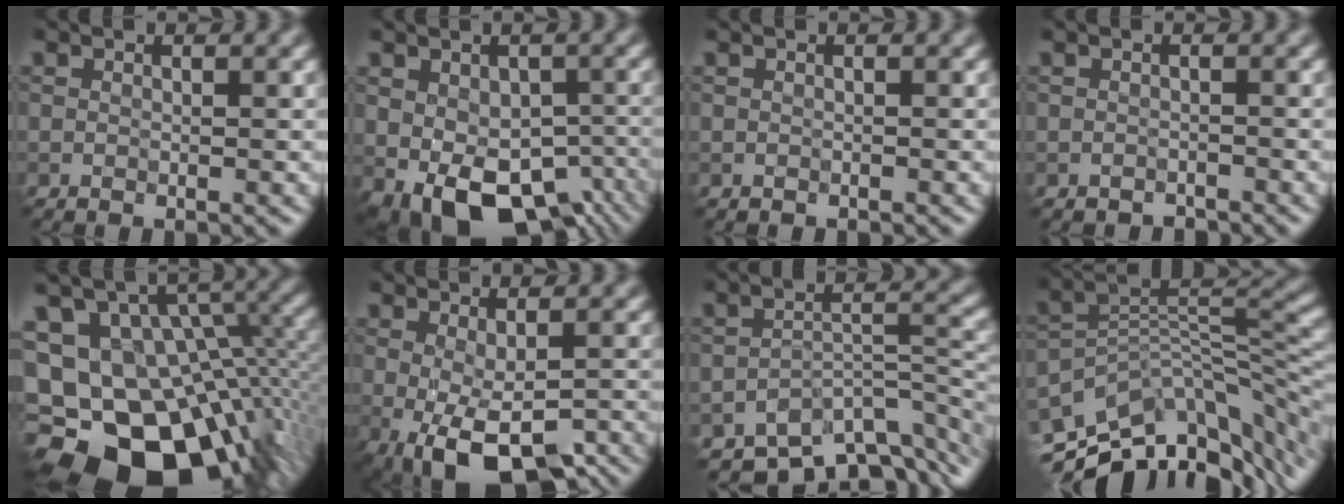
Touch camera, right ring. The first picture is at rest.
{"total": 11.0, "force": [-4.6, 6.4, 7.6], "torque": [-0.123, -0.040, -0.054]}
{"total": 0.0}
{"total": 1.1, "force": [-1.1, 0.2, 0.0], "torque": [0.000, -0.002, -0.018]}
{"total": 19.8, "force": [-6.5, 13.8, 12.6], "torque": [-0.218, -0.012, -0.065]}
{"total": 7.9, "force": [-3.3, 3.4, 6.3], "torque": [-0.110, -0.032, -0.035]}
{"total": 8.0, "force": [-6.2, 3.1, 4.0], "torque": [-0.047, -0.020, -0.094]}
{"total": 11.0, "force": [-6.4, 5.4, 7.1], "torque": [-0.139, 0.009, -0.107]}